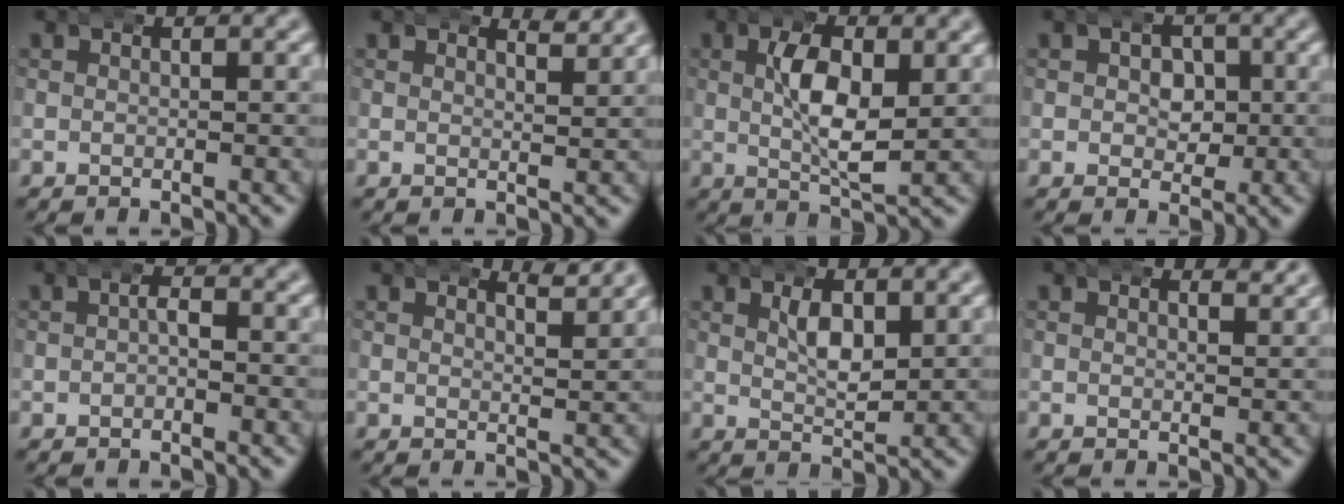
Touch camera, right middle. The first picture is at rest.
{"total": 2.0, "force": [1.9, -0.1, 0.5], "torque": [-0.005, -0.010, 0.030]}
{"total": 4.7, "force": [0.6, 1.7, 4.4], "torque": [-0.078, -0.011, 0.013]}
{"total": 2.5, "force": [0.1, 2.2, 1.0], "torque": [-0.010, -0.008, 0.001]}
{"total": 1.0, "force": [-0.3, 0.5, 0.8], "torque": [-0.015, -0.004, -0.005]}
{"total": 2.4, "force": [2.3, -0.1, 0.7], "torque": [-0.009, -0.012, 0.037]}
{"total": 2.4, "force": [1.1, 0.9, 2.0], "torque": [-0.032, -0.012, 0.020]}
{"total": 1.5, "force": [1.5, 0.1, 0.5], "torque": [-0.002, -0.005, 0.021]}